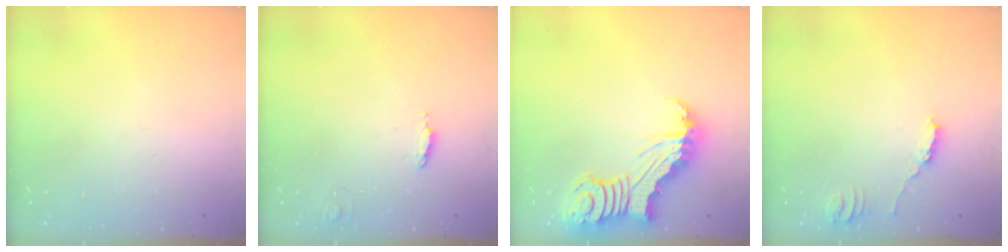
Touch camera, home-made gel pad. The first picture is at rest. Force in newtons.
{"total": 3.8, "press": 3.8, "slide": 0.3}
{"total": 6.8, "press": 6.8, "slide": 0.9}
{"total": 2.5, "press": 2.5, "slide": 0.2}